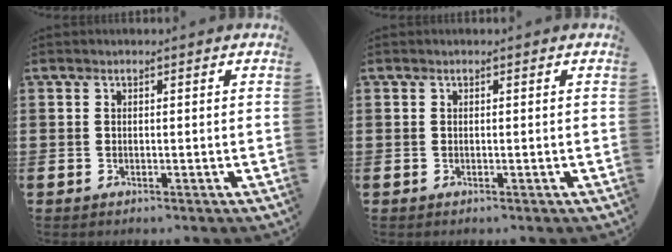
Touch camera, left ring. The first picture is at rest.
{"total": 0.0}